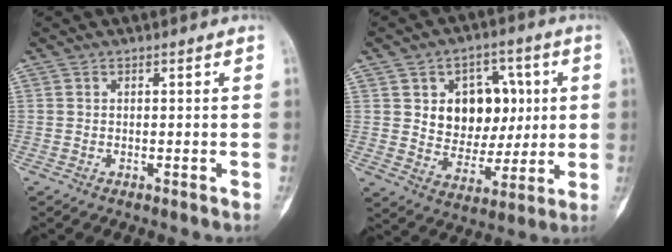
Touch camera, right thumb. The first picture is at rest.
{"total": 14.1, "force": [2.9, 10.6, 8.9], "torque": [-0.073, -0.004, 0.056]}